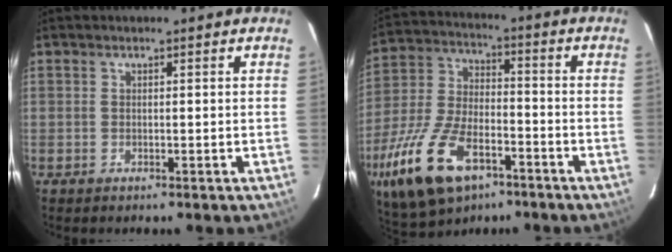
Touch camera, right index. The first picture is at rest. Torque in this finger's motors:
{"motor_torque": [1.21, -0.93, 0.93, 0.21]}